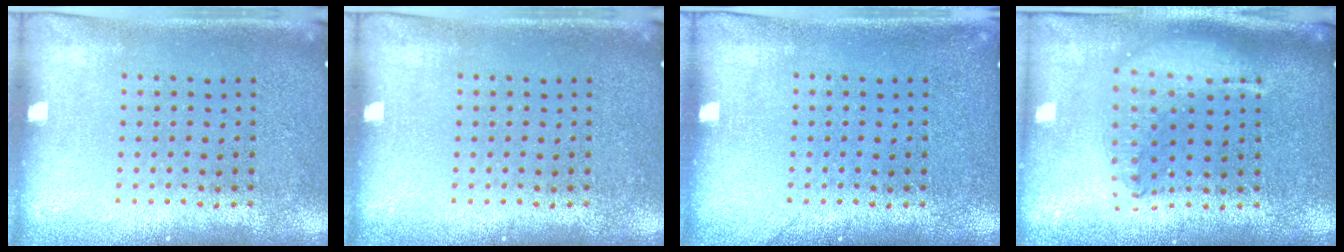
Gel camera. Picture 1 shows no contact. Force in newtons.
{"total": 0.0}
{"total": 0.7, "press": 0.7, "slide": 0.1}
{"total": 1.9, "press": 1.6, "slide": 1.1}